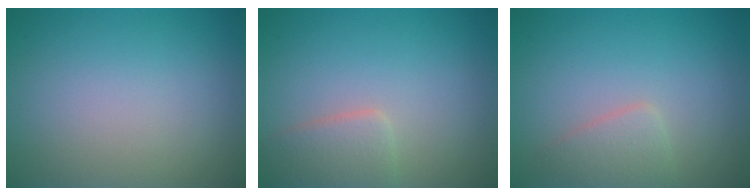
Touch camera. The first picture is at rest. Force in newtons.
{"total": 2.6, "press": 2.5, "slide": 0.3}
{"total": 2.0, "press": 2.0, "slide": 0.1}